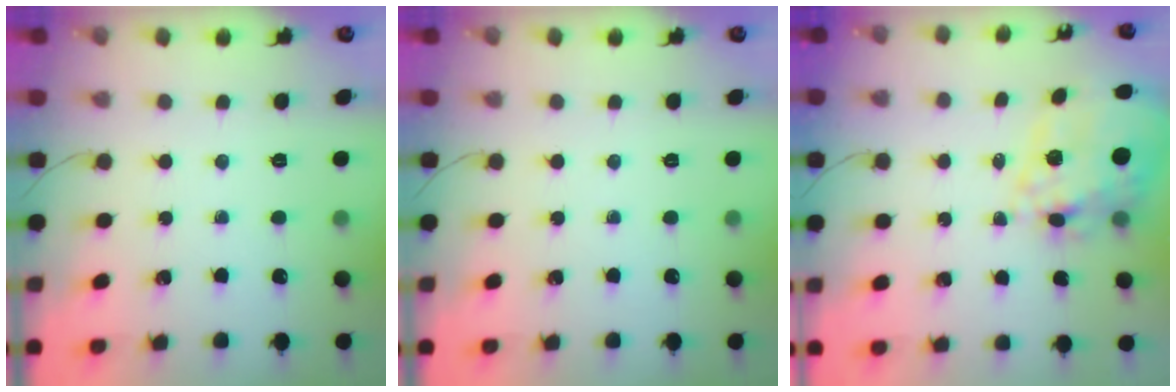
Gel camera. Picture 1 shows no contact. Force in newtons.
{"total": 0.0}
{"total": 17.9, "press": 17.5, "slide": 3.7}